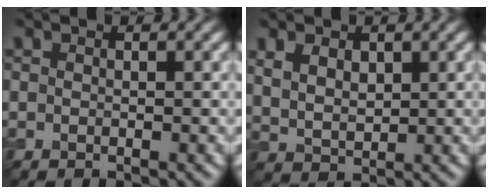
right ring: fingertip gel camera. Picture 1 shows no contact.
{"total": 3.2, "force": [1.4, 2.0, 2.0], "torque": [-0.048, -0.003, 0.032]}